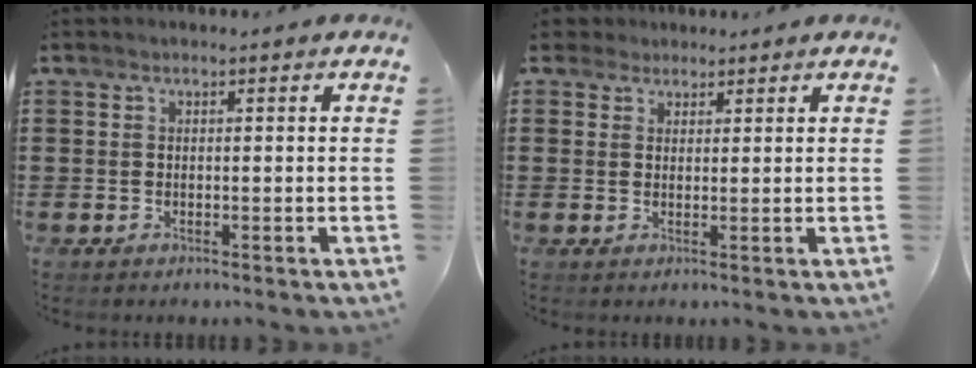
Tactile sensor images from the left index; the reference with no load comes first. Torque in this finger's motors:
{"motor_torque": [0.47, -0.31, 0.04, 0.01]}